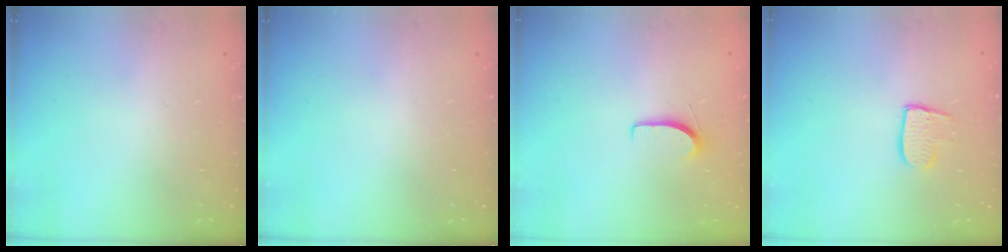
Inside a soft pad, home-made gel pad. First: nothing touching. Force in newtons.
{"total": 0.0}
{"total": 5.8, "press": 5.8, "slide": 0.6}
{"total": 7.8, "press": 7.8, "slide": 0.5}